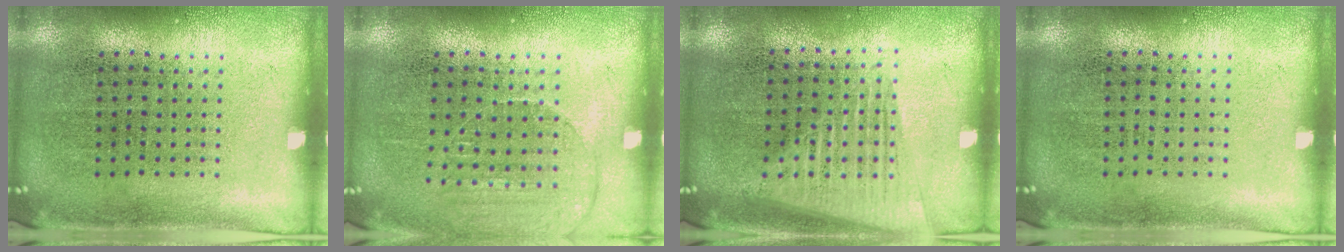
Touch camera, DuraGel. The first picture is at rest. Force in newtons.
{"total": 1.2, "press": 1.2, "slide": 0.1}
{"total": 1.6, "press": 1.4, "slide": 0.6}
{"total": 0.0}